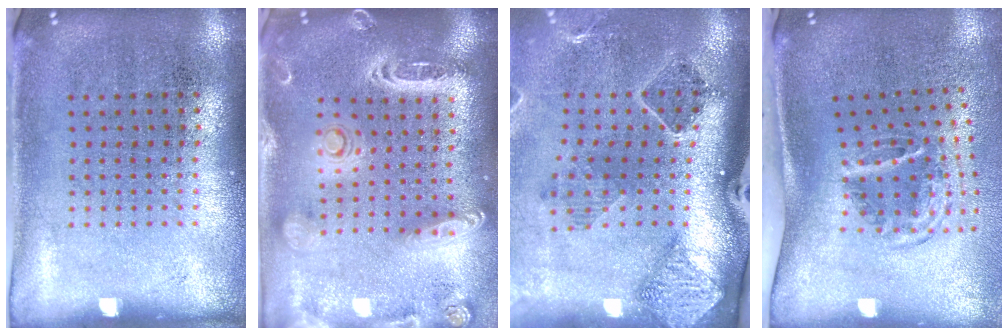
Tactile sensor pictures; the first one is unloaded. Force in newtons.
{"total": 2.6, "press": 2.3, "slide": 1.2}
{"total": 1.8, "press": 1.6, "slide": 0.7}
{"total": 2.0, "press": 1.2, "slide": 1.6}